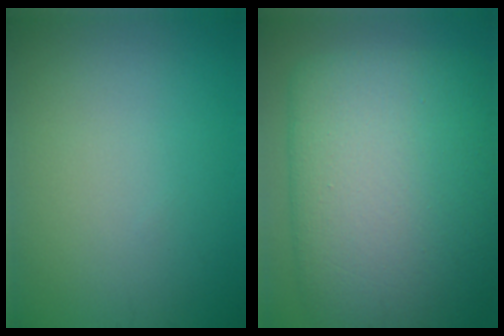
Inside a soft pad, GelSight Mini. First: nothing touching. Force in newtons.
{"total": 15.5, "press": 15.5, "slide": 0.3}